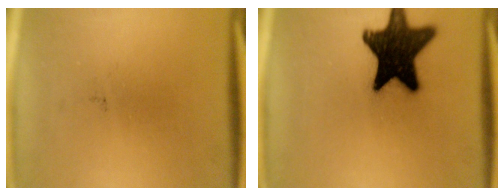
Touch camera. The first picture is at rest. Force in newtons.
{"total": 18.9}